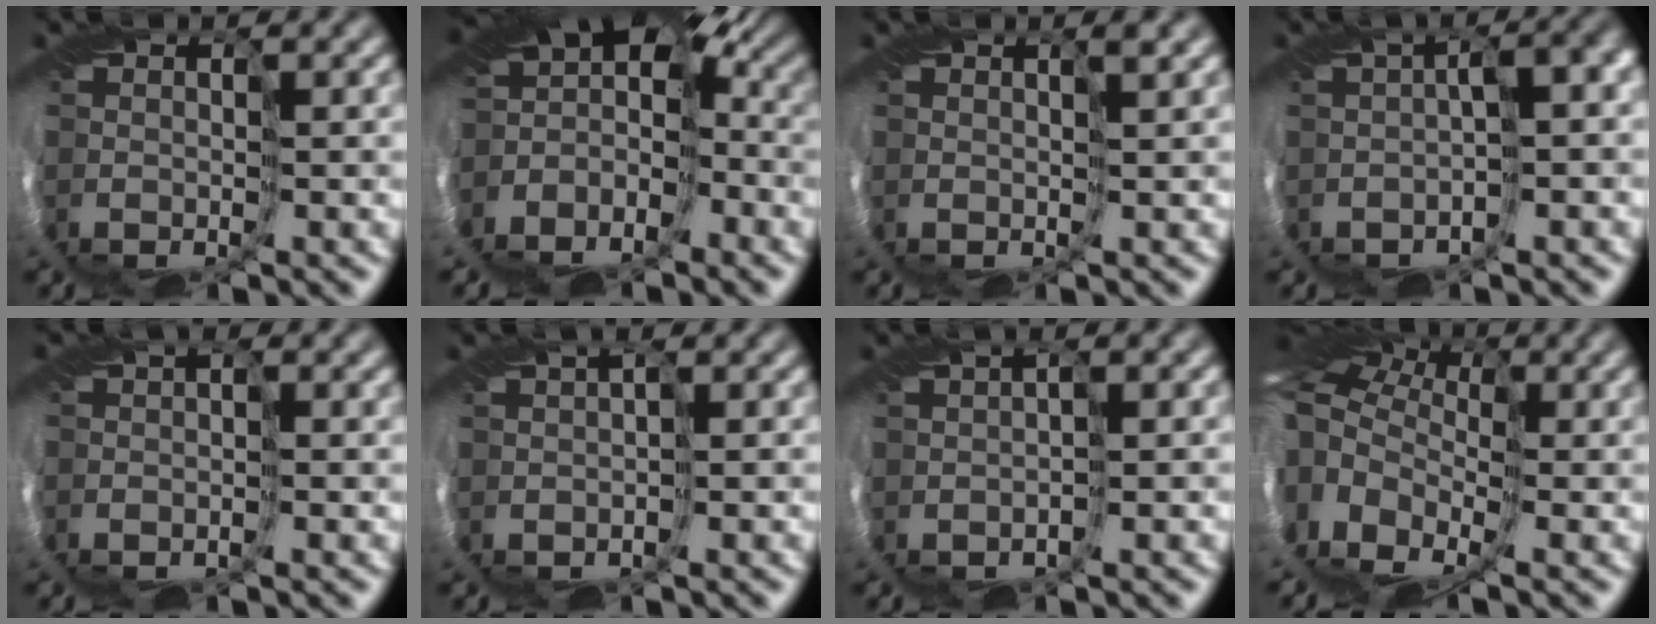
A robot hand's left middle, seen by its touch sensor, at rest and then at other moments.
{"total": 9.6, "force": [-6.0, 5.6, 5.0], "torque": [-0.093, -0.002, -0.072]}
{"total": 1.3, "force": [1.1, -0.5, 0.4], "torque": [-0.006, 0.006, 0.016]}
{"total": 4.5, "force": [-1.3, 1.4, 4.1], "torque": [-0.046, 0.010, -0.013]}
{"total": 1.5, "force": [-0.6, 0.9, 1.0], "torque": [-0.021, 0.003, -0.005]}
{"total": 0.5, "force": [0.0, 0.2, 0.5], "torque": [-0.006, 0.006, 0.001]}
{"total": 1.2, "force": [-0.5, 0.6, 1.0], "torque": [-0.006, 0.014, 0.001]}
{"total": 15.8, "force": [2.6, 10.5, 11.5], "torque": [-0.255, 0.031, 0.008]}